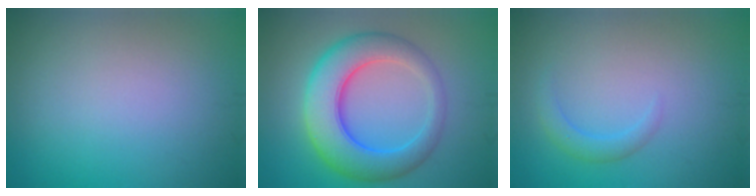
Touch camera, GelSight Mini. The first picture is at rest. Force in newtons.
{"total": 8.1, "press": 8.0, "slide": 0.2}
{"total": 1.6, "press": 1.6, "slide": 0.0}